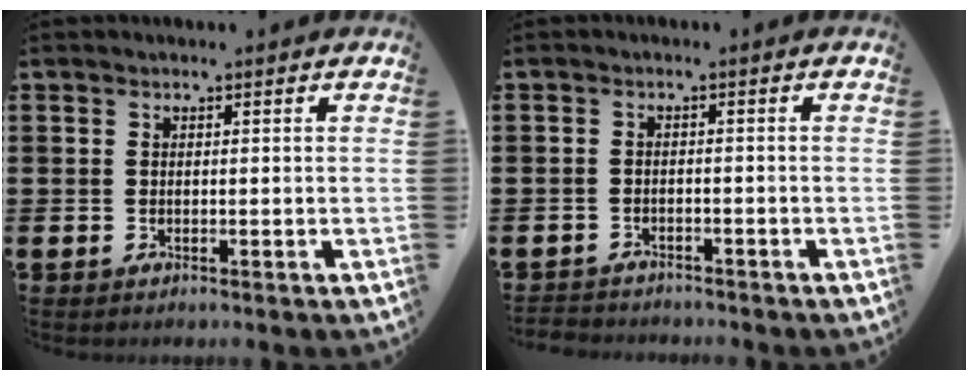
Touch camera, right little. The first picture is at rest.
{"total": 1.6, "force": [-1.6, 0.2, -0.2], "torque": [-0.001, 0.002, -0.036]}